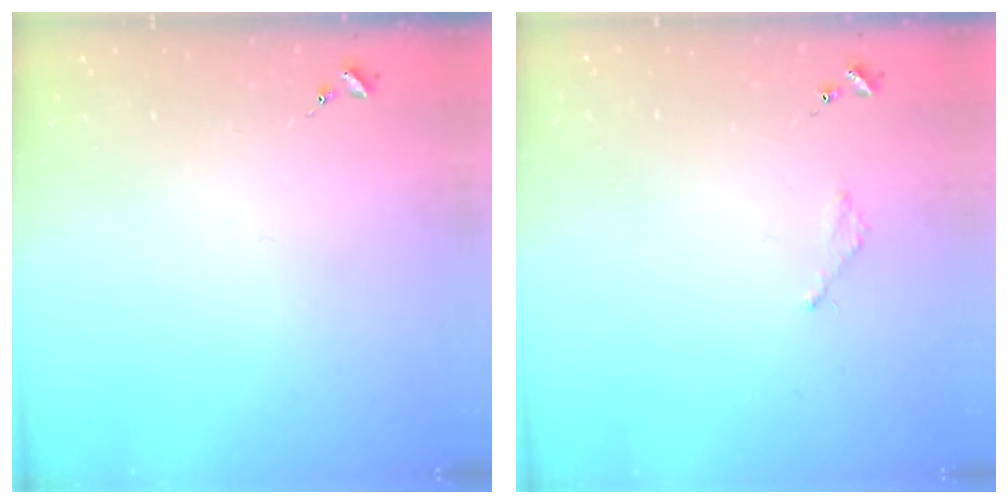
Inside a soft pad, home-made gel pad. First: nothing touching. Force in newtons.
{"total": 2.0, "press": 2.0, "slide": 0.3}